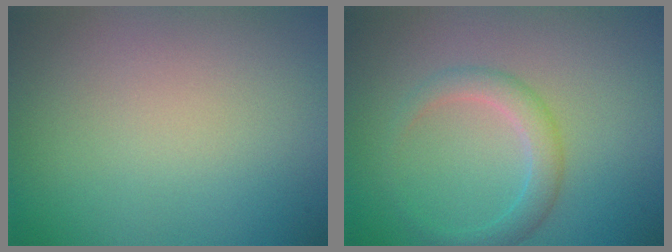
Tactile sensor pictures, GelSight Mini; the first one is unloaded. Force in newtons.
{"total": 2.3, "press": 2.3, "slide": 0.2}